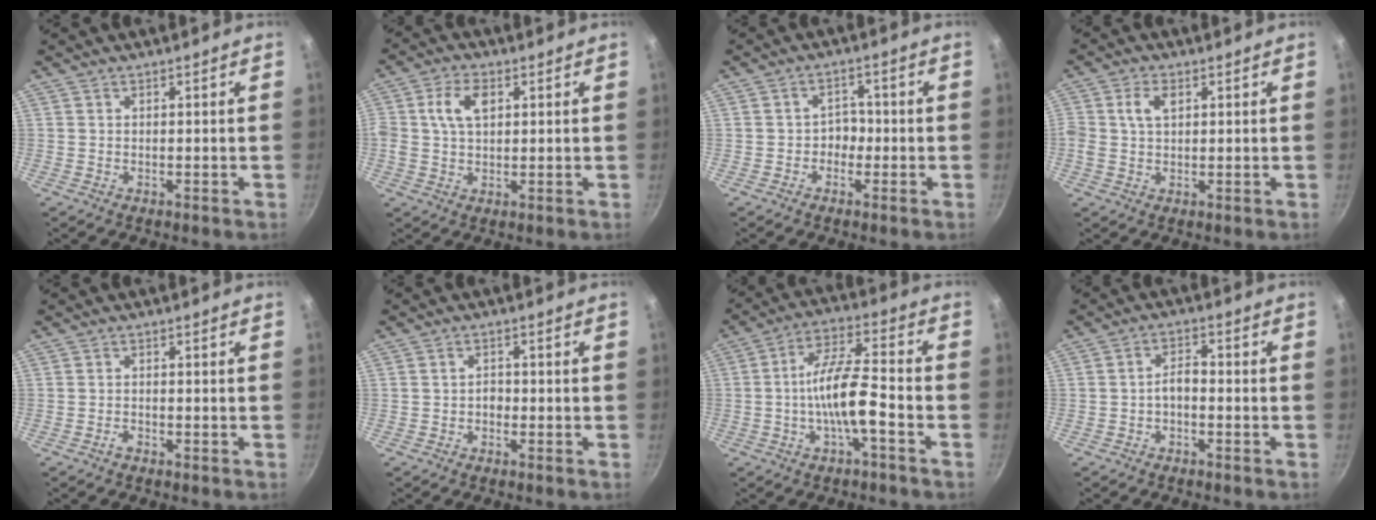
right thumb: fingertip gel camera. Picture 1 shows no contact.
{"total": 6.6, "force": [1.6, 4.1, 4.9], "torque": [-0.082, 0.005, 0.026]}
{"total": 3.2, "force": [-1.0, 2.6, 1.6], "torque": [0.009, 0.016, -0.019]}
{"total": 4.2, "force": [1.1, 2.6, 3.0], "torque": [-0.051, 0.003, 0.018]}
{"total": 1.2, "force": [-0.9, 0.3, 0.6], "torque": [-0.014, 0.008, -0.021]}
{"total": 1.8, "force": [-0.7, 1.3, 1.0], "torque": [-0.006, 0.012, -0.013]}
{"total": 10.5, "force": [-3.3, 2.8, 9.6], "torque": [-0.175, 0.040, -0.067]}
{"total": 3.3, "force": [-1.4, 1.6, 2.5], "torque": [-0.040, 0.024, -0.027]}